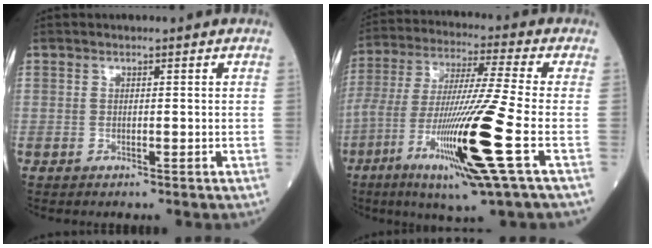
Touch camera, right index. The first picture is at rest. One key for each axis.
{"total": 18.9, "fx": -6.9, "fy": -1.1, "fz": 17.5, "tx": -0.360, "ty": -0.038, "tz": -0.137}